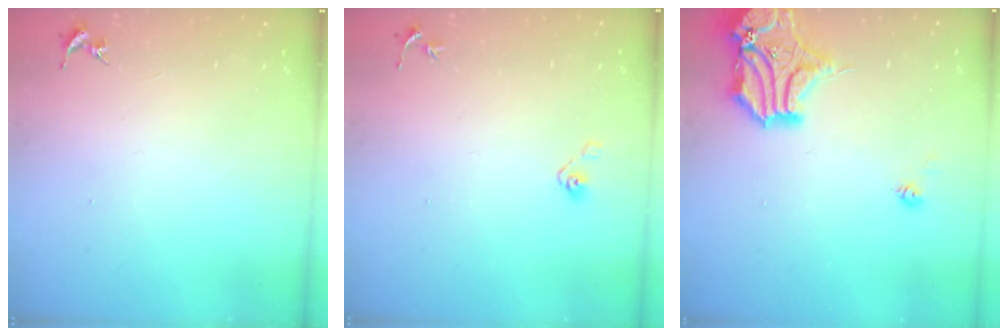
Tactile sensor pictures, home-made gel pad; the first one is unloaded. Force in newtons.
{"total": 3.8, "press": 3.2, "slide": 2.0}
{"total": 15.6, "press": 15.4, "slide": 2.4}